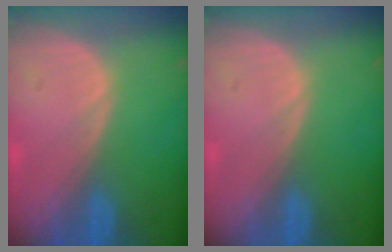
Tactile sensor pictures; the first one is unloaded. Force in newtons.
{"total": 0.0}